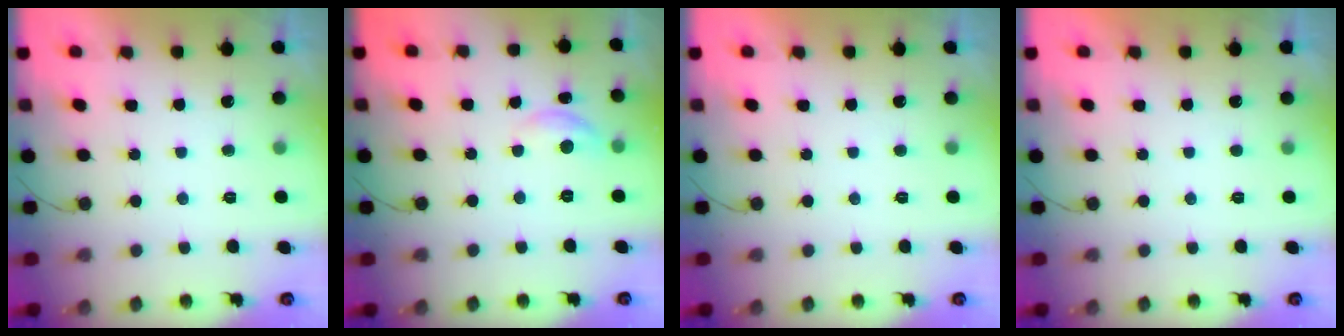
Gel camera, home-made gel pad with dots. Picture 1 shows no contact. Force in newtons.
{"total": 6.5, "press": 6.4, "slide": 0.5}
{"total": 0.0}
{"total": 0.0}